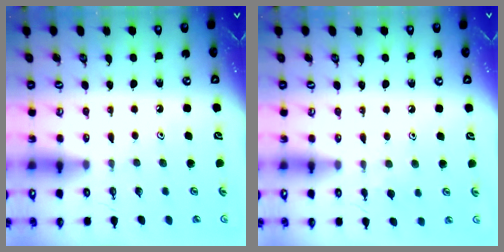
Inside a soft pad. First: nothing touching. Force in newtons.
{"total": 3.7, "press": 3.7, "slide": 0.6}